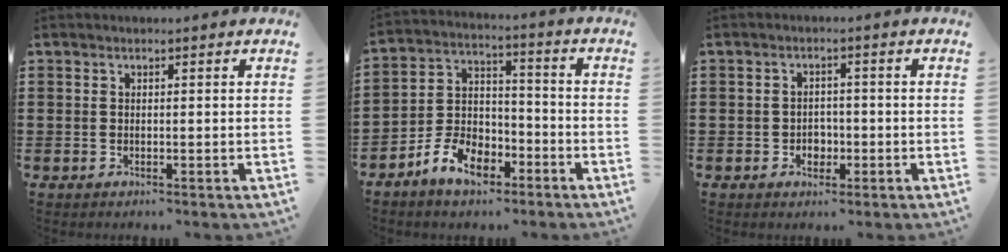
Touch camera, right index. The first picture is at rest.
{"total": 8.1, "force": [-5.0, 5.0, 4.0], "torque": [-0.092, 0.021, -0.097]}
{"total": 2.2, "force": [-0.9, 1.8, 1.0], "torque": [-0.026, -0.001, -0.018]}